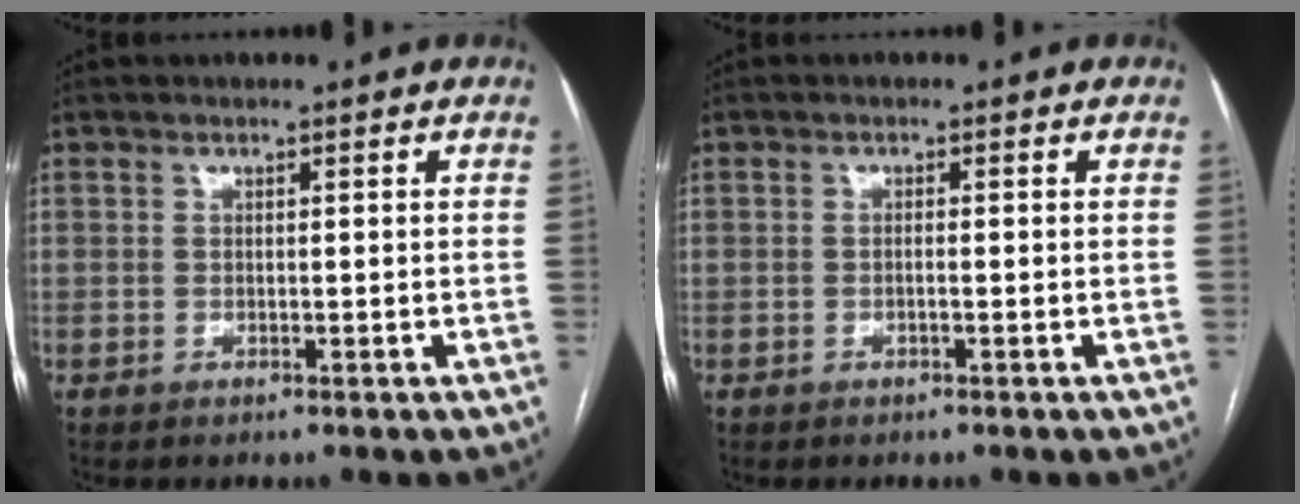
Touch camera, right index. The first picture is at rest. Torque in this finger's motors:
{"motor_torque": [-0.89, 0.69, -0.08, 0.00]}